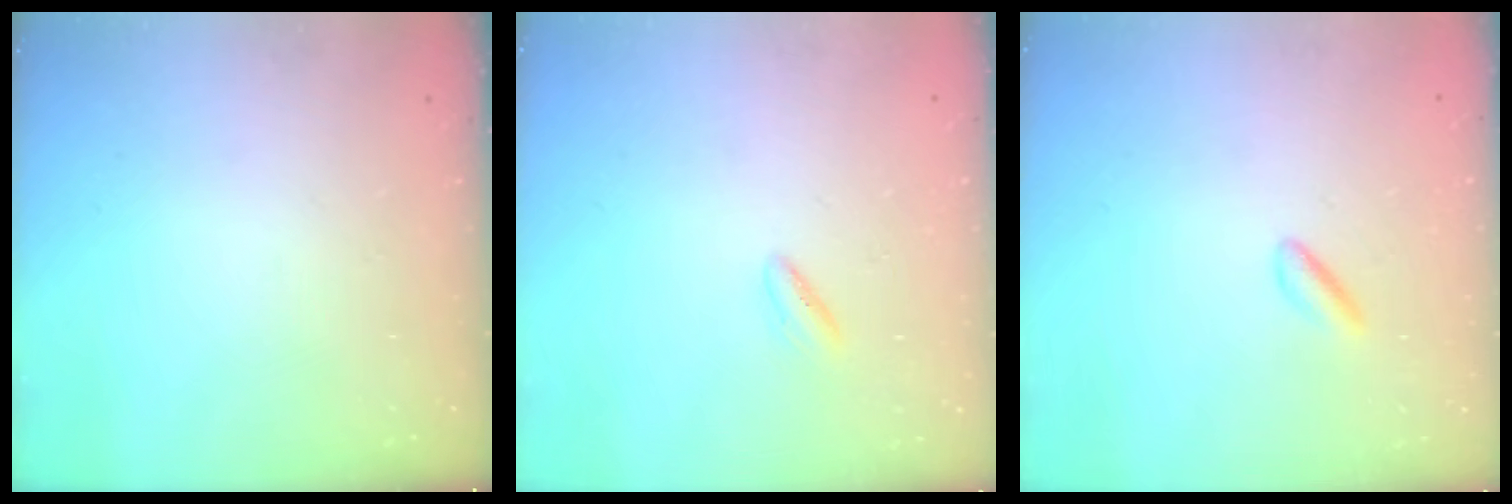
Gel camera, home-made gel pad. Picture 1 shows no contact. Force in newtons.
{"total": 1.4, "press": 1.2, "slide": 0.7}
{"total": 1.8, "press": 1.6, "slide": 0.9}